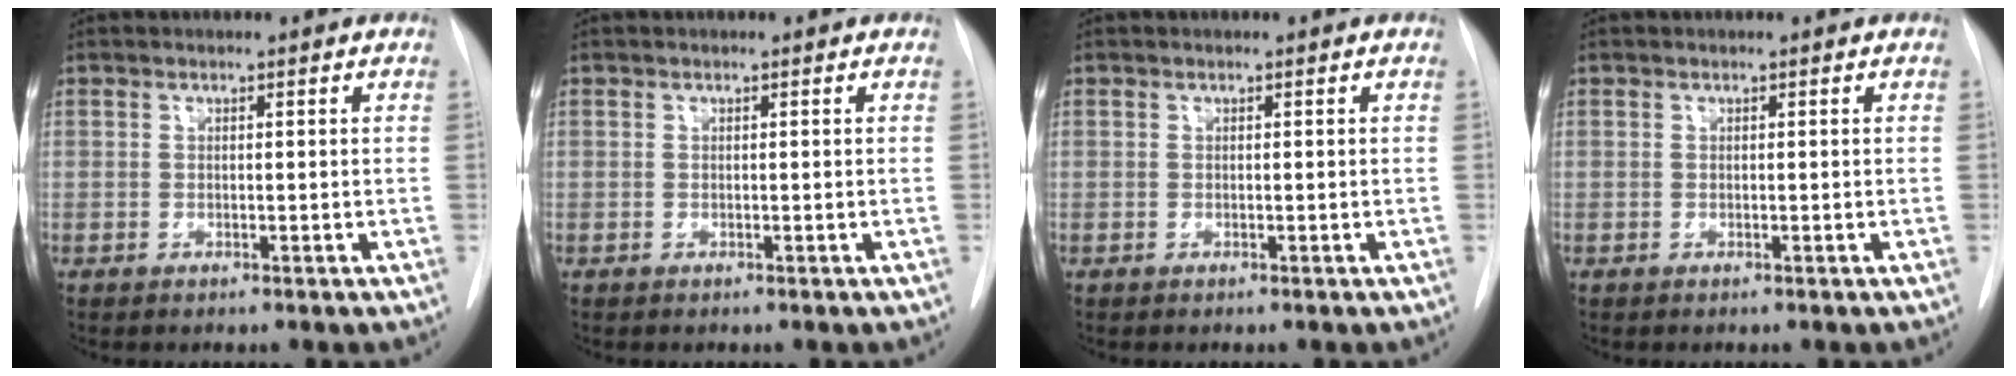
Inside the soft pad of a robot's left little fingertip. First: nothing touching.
{"total": 0.0}
{"total": 0.0}
{"total": 0.0}